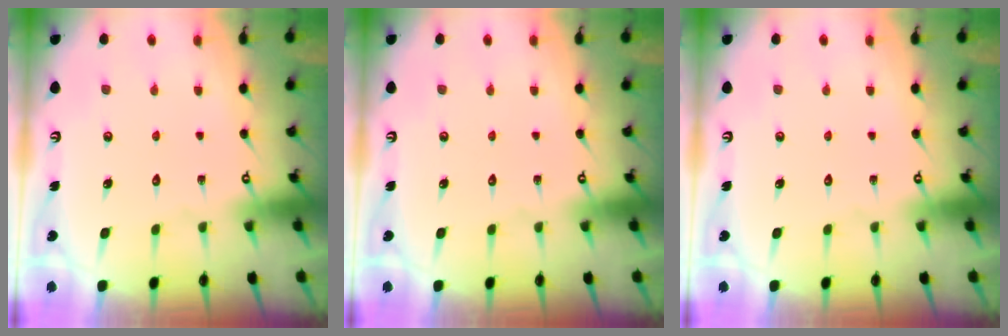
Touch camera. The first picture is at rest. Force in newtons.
{"total": 0.0}
{"total": 0.0}